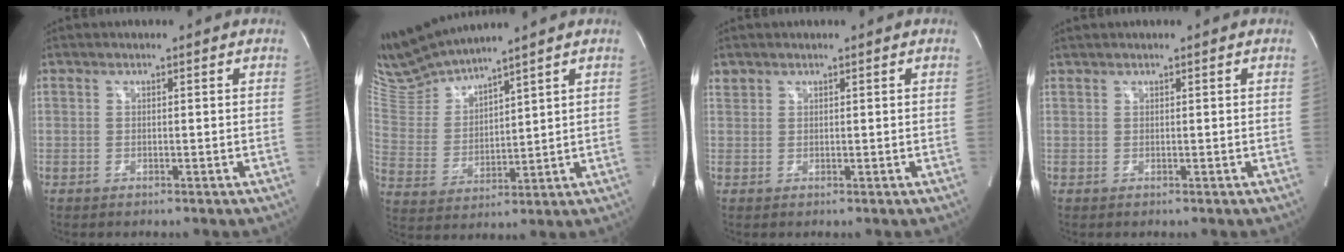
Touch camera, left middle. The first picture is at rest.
{"total": 9.2, "force": [9.0, -1.0, 1.6], "torque": [-0.062, 0.002, 0.201]}
{"total": 0.9, "force": [0.8, 0.4, -0.1], "torque": [0.001, 0.008, 0.017]}
{"total": 0.6, "force": [0.6, 0.0, 0.0], "torque": [-0.009, 0.010, 0.019]}